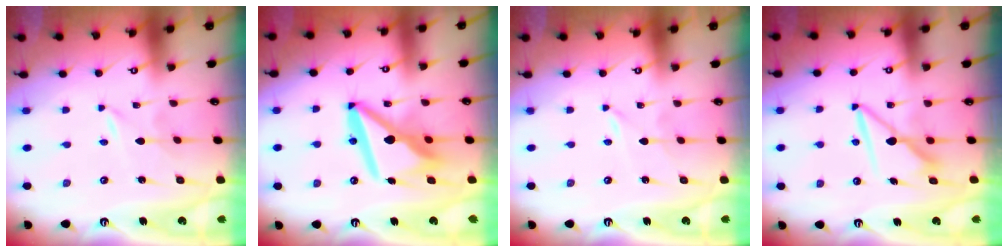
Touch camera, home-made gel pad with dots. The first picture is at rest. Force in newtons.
{"total": 14.1, "press": 14.0, "slide": 1.6}
{"total": 0.0}
{"total": 8.7, "press": 8.7, "slide": 0.4}